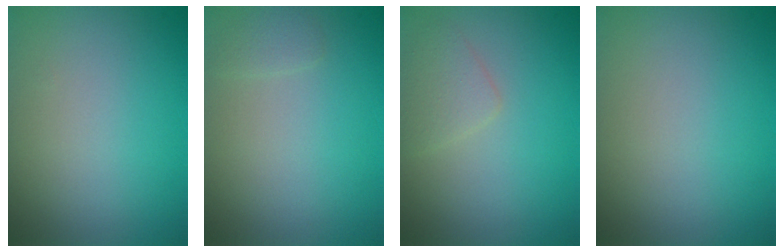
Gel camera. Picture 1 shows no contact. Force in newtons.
{"total": 0.8, "press": 0.8, "slide": 0.1}
{"total": 1.8, "press": 1.8, "slide": 0.1}
{"total": 0.0}